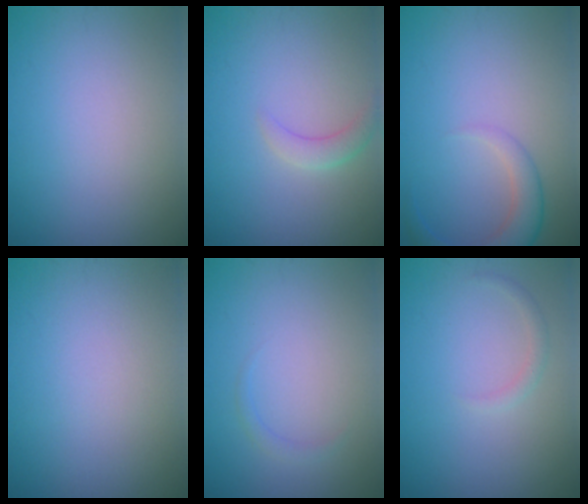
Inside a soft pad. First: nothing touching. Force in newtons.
{"total": 1.8, "press": 1.8, "slide": 0.1}
{"total": 3.5, "press": 3.5, "slide": 0.3}
{"total": 0.0}
{"total": 0.8, "press": 0.8, "slide": 0.1}
{"total": 0.9, "press": 0.9, "slide": 0.0}